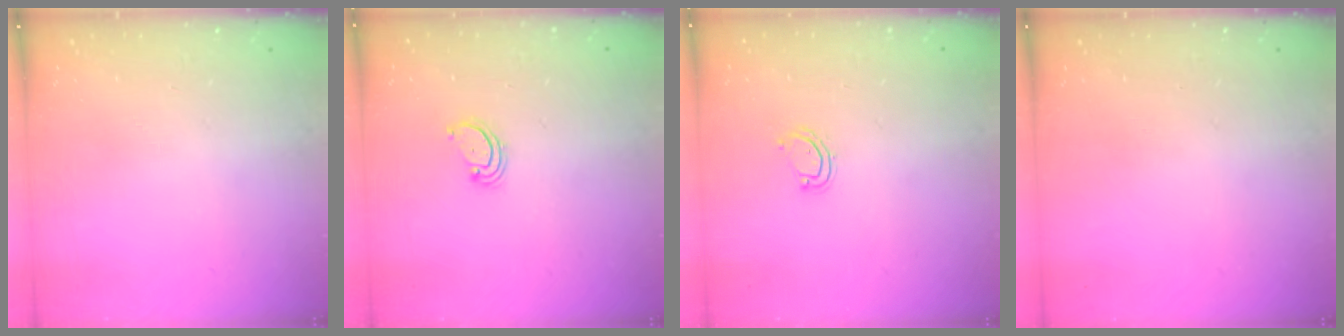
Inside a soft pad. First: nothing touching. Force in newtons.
{"total": 2.8, "press": 2.8, "slide": 0.3}
{"total": 3.8, "press": 3.8, "slide": 0.3}
{"total": 0.0}